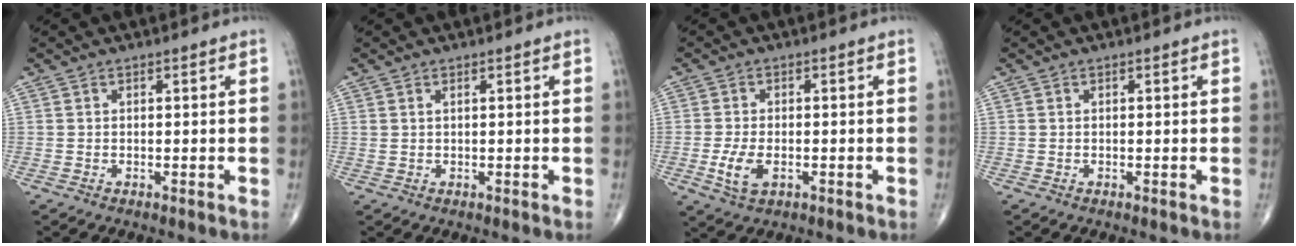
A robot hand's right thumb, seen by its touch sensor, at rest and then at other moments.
{"total": 0.7, "force": [0.4, 0.1, 0.5], "torque": [-0.015, 0.005, 0.011]}
{"total": 5.0, "force": [-1.4, 2.7, 4.0], "torque": [-0.085, -0.003, -0.023]}
{"total": 0.0}